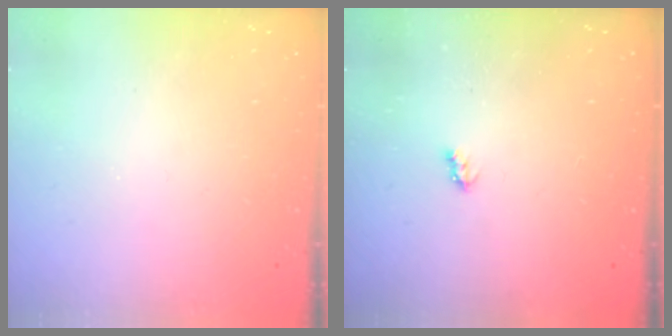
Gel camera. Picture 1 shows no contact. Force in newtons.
{"total": 2.6, "press": 2.6, "slide": 0.4}